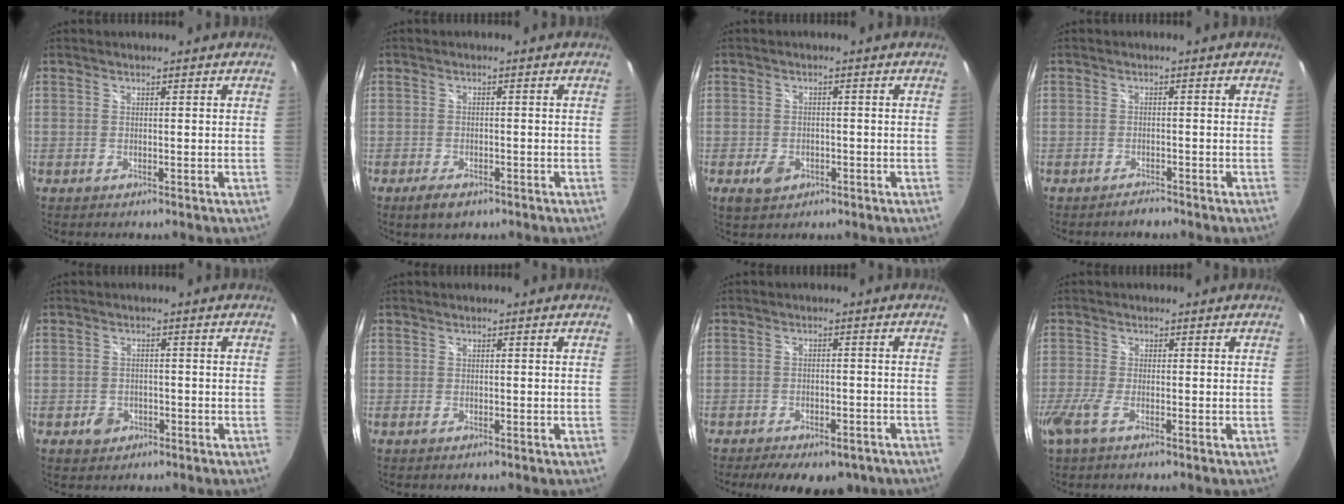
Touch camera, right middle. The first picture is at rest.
{"total": 3.9, "force": [-2.5, 1.8, 2.4], "torque": [-0.055, -0.010, -0.043]}
{"total": 3.8, "force": [-1.7, 2.6, 2.1], "torque": [-0.046, -0.005, -0.026]}
{"total": 1.5, "force": [-1.4, 0.3, 0.2], "torque": [-0.006, 0.001, -0.022]}
{"total": 3.0, "force": [-1.4, 2.4, 1.0], "torque": [-0.021, 0.002, -0.019]}
{"total": 0.0}
{"total": 11.5, "force": [-8.6, 4.9, 5.9], "torque": [-0.126, -0.015, -0.110]}
{"total": 4.1, "force": [-2.3, 0.9, 3.3], "torque": [-0.079, -0.012, -0.045]}